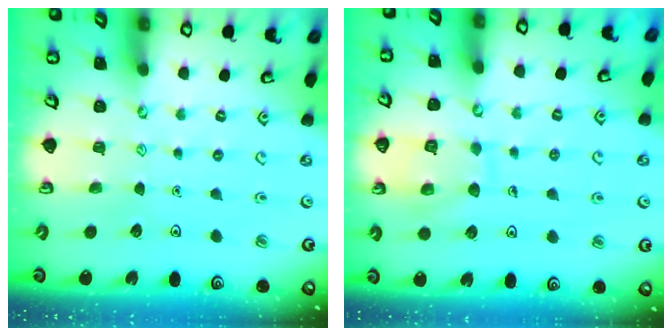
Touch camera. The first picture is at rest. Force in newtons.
{"total": 10.6, "press": 10.6, "slide": 0.9}